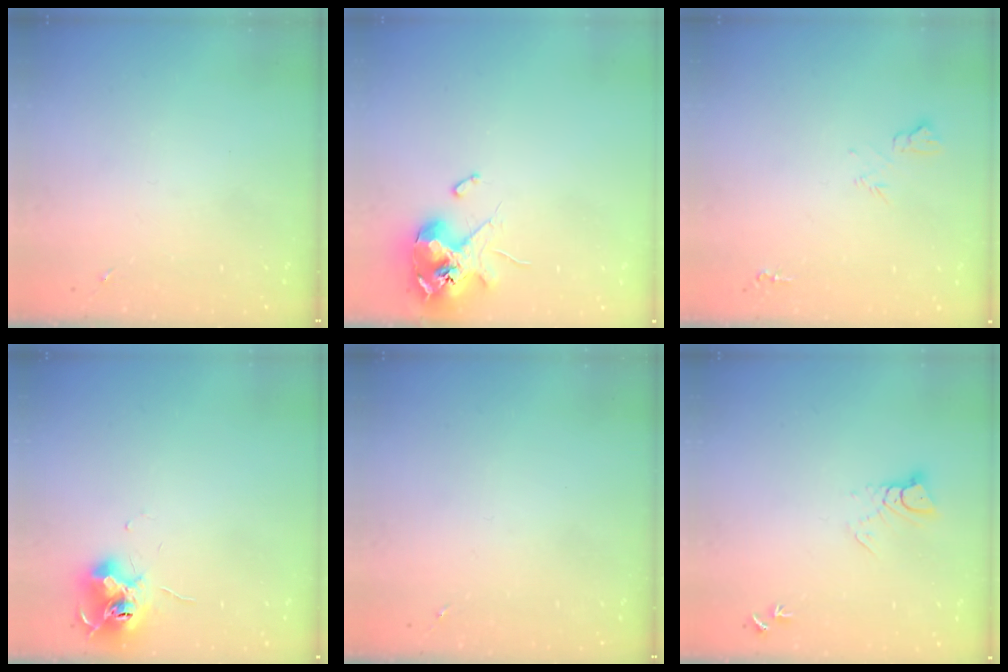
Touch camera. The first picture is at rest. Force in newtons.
{"total": 12.4, "press": 12.3, "slide": 1.8}
{"total": 5.8, "press": 5.8, "slide": 0.7}
{"total": 12.3, "press": 12.3, "slide": 0.8}
{"total": 0.0}
{"total": 4.9, "press": 4.8, "slide": 0.3}